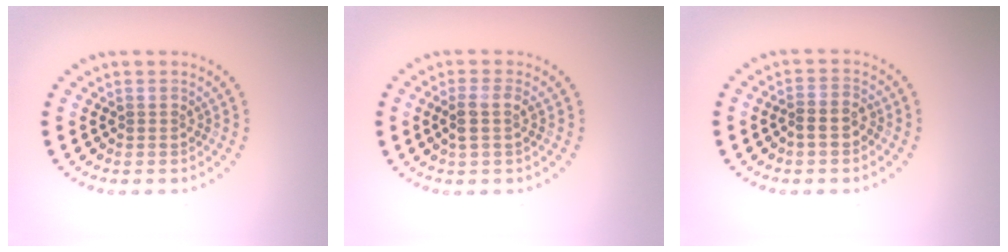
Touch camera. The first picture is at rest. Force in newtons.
{"total": 1.9, "press": 1.6, "slide": 1.1}
{"total": 1.5, "press": 1.3, "slide": 0.6}